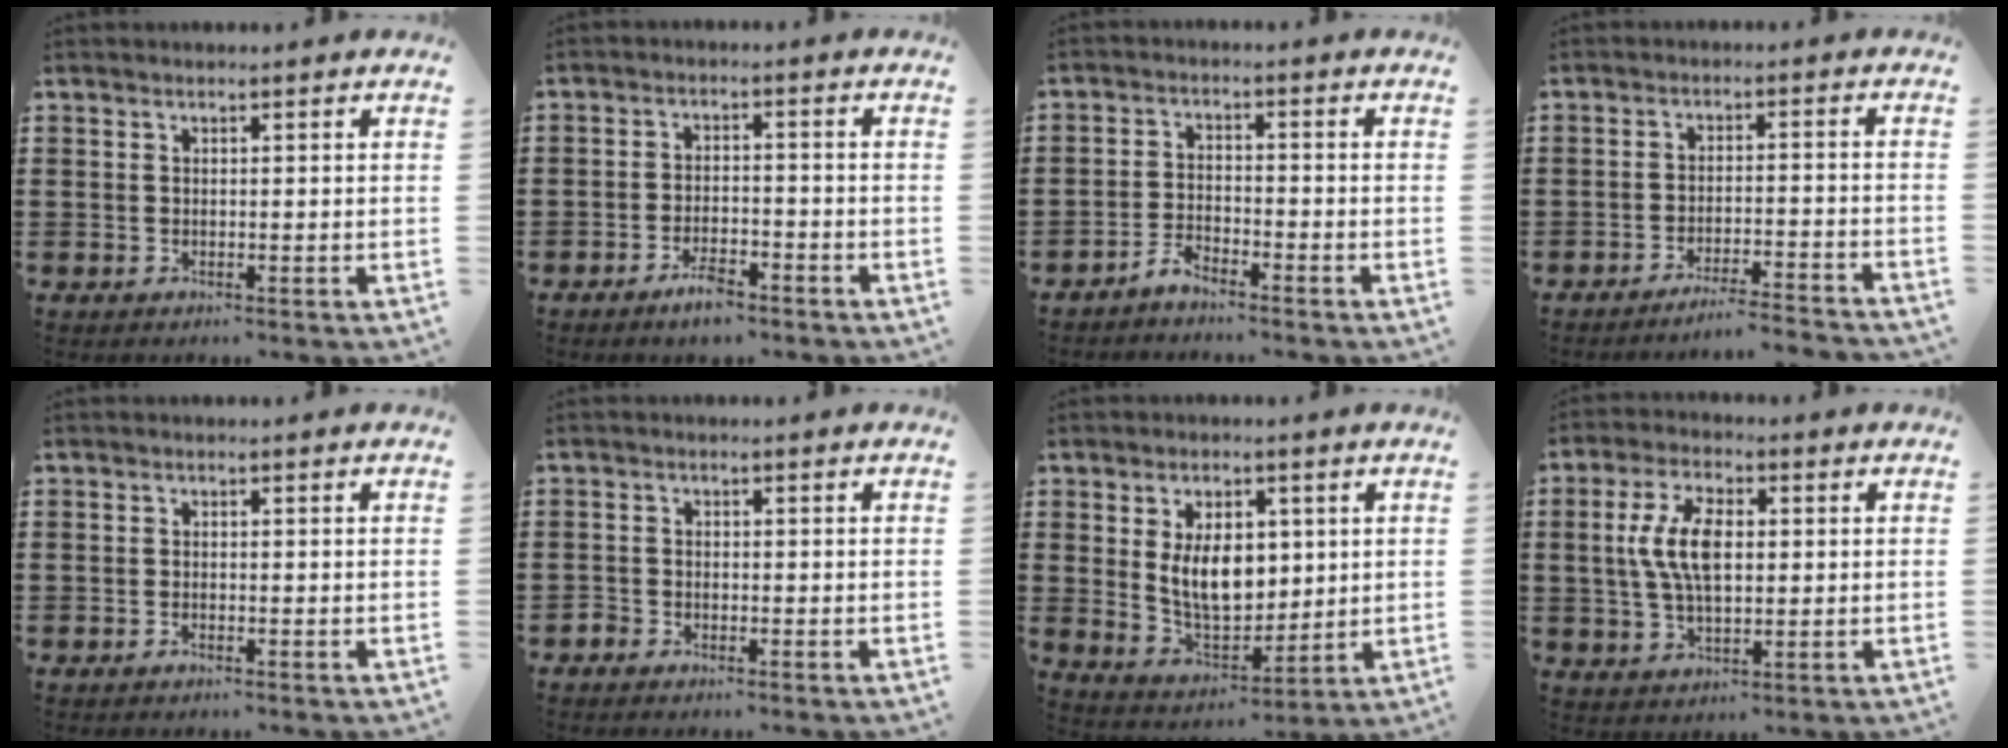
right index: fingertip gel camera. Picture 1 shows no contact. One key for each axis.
{"total": 4.1, "fx": -3.0, "fy": 1.3, "fz": 2.5, "tx": -0.048, "ty": 0.006, "tz": -0.058}
{"total": 2.6, "fx": -2.5, "fy": 0.4, "fz": 0.3, "tx": -0.013, "ty": 0.008, "tz": -0.053}
{"total": 3.9, "fx": -3.7, "fy": -0.4, "fz": 1.2, "tx": -0.021, "ty": -0.006, "tz": -0.075}
{"total": 0.5, "fx": -0.4, "fy": 0.1, "fz": 0.3, "tx": -0.008, "ty": -0.003, "tz": -0.007}
{"total": 1.5, "fx": -1.3, "fy": 0.7, "fz": 0.1, "tx": -0.005, "ty": 0.003, "tz": -0.029}
{"total": 9.1, "fx": 1.7, "fy": 5.6, "fz": 6.9, "tx": -0.127, "ty": 0.006, "tz": 0.027}
{"total": 8.5, "fx": 0.8, "fy": 4.0, "fz": 7.5, "tx": -0.165, "ty": 0.009, "tz": 0.007}